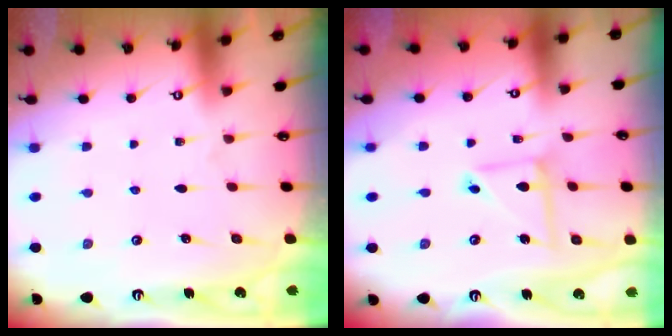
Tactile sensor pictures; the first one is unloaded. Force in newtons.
{"total": 7.3, "press": 7.2, "slide": 0.6}